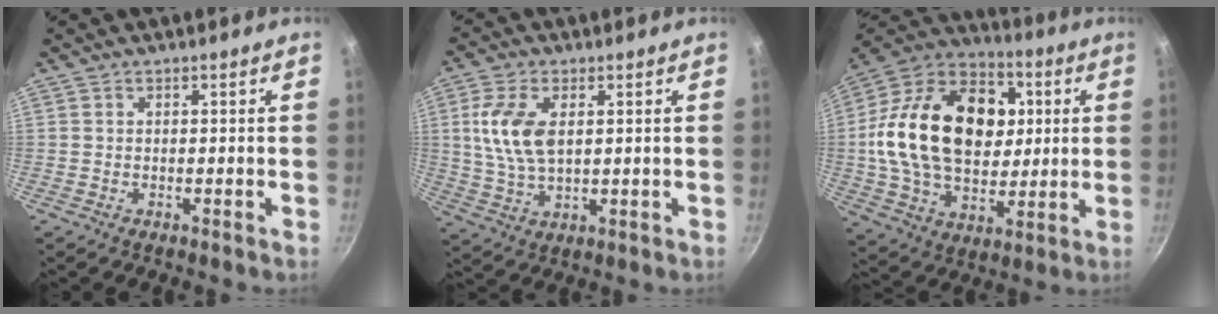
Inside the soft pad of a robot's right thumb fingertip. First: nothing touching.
{"total": 10.1, "force": [2.1, 5.6, 8.2], "torque": [-0.161, -0.006, 0.041]}
{"total": 28.6, "force": [3.6, 19.8, 20.3], "torque": [-0.328, 0.019, 0.055]}